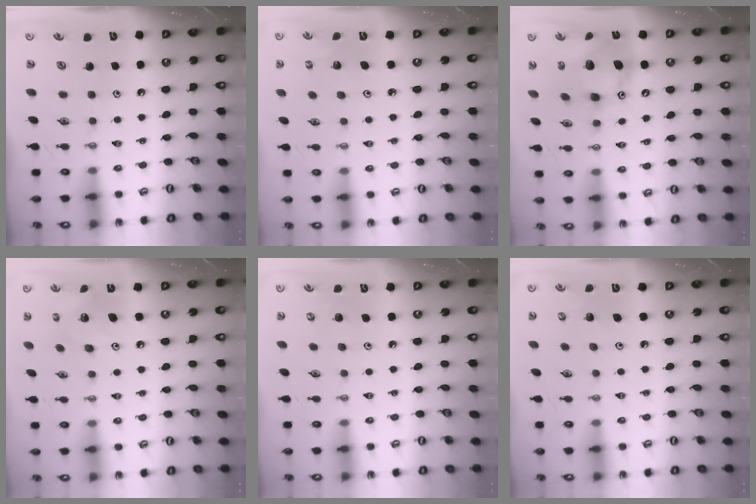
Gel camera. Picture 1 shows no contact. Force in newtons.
{"total": 2.7, "press": 2.7, "slide": 0.2}
{"total": 15.1, "press": 15.0, "slide": 1.5}
{"total": 8.9, "press": 8.9, "slide": 0.2}
{"total": 5.6, "press": 5.5, "slide": 0.7}
{"total": 5.1, "press": 4.7, "slide": 1.9}